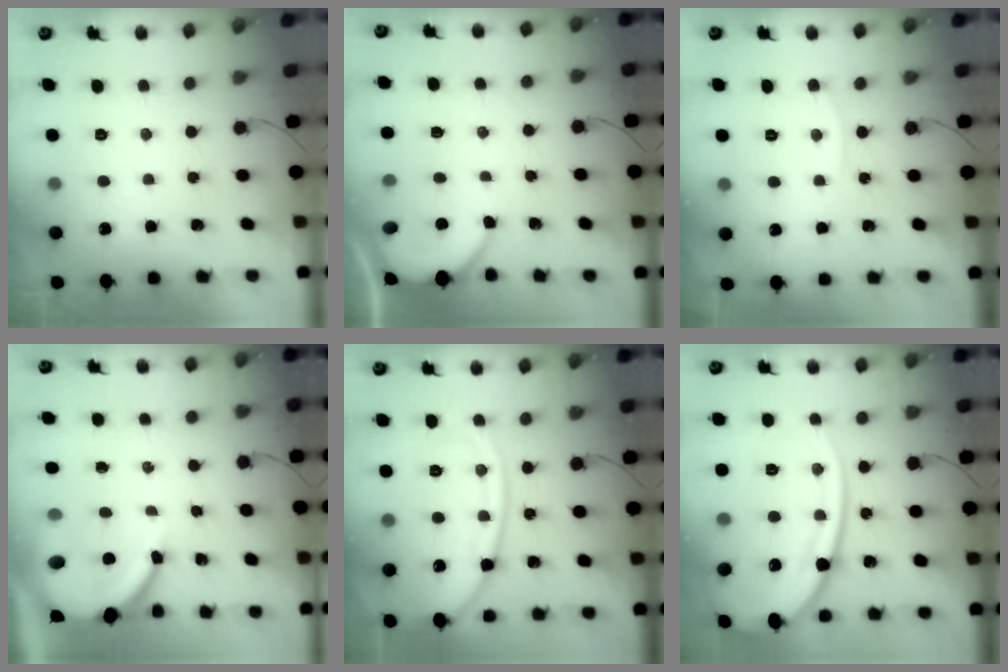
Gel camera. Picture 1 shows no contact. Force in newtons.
{"total": 3.1, "press": 3.0, "slide": 0.4}
{"total": 4.6, "press": 4.5, "slide": 0.6}
{"total": 10.4, "press": 10.4, "slide": 1.3}
{"total": 15.4, "press": 15.3, "slide": 1.5}
{"total": 23.9, "press": 23.7, "slide": 2.6}